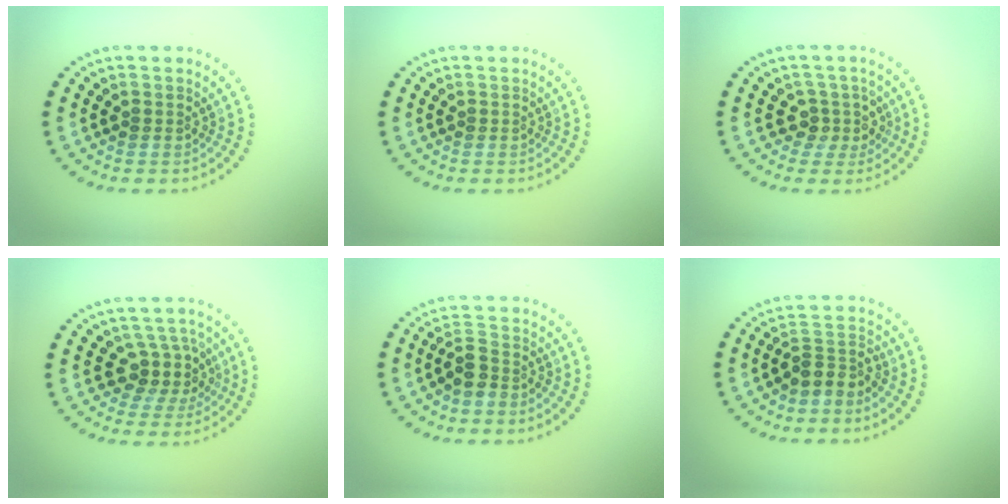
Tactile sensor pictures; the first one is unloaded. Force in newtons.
{"total": 0.0}
{"total": 2.3, "press": 1.9, "slide": 1.3}
{"total": 3.2, "press": 2.5, "slide": 1.9}
{"total": 2.2, "press": 1.8, "slide": 1.4}
{"total": 2.5, "press": 1.8, "slide": 1.7}